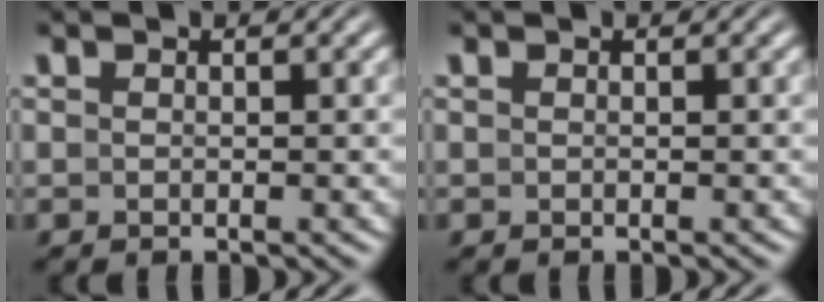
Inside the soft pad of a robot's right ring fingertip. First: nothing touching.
{"total": 0.0}